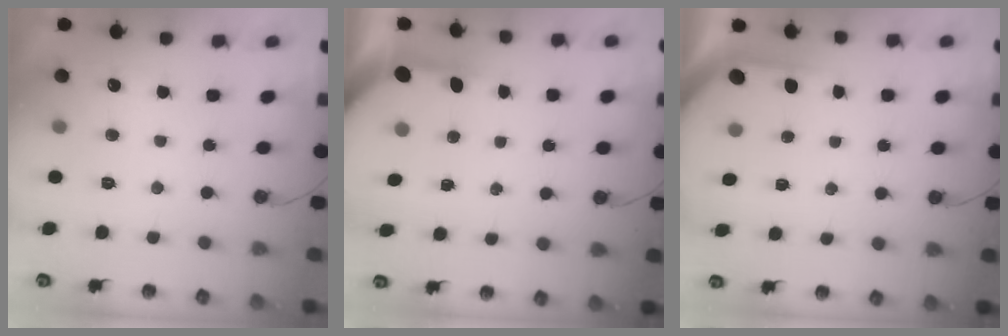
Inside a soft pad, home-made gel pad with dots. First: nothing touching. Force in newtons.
{"total": 3.6, "press": 3.6, "slide": 0.4}
{"total": 1.9, "press": 1.9, "slide": 0.2}